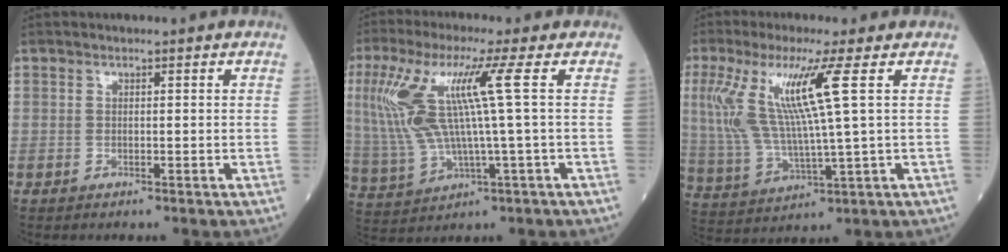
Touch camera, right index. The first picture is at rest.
{"total": 12.5, "force": [2.7, -0.3, 12.2], "torque": [-0.286, 0.015, 0.060]}
{"total": 12.1, "force": [3.7, -0.8, 11.5], "torque": [-0.260, 0.000, 0.076]}